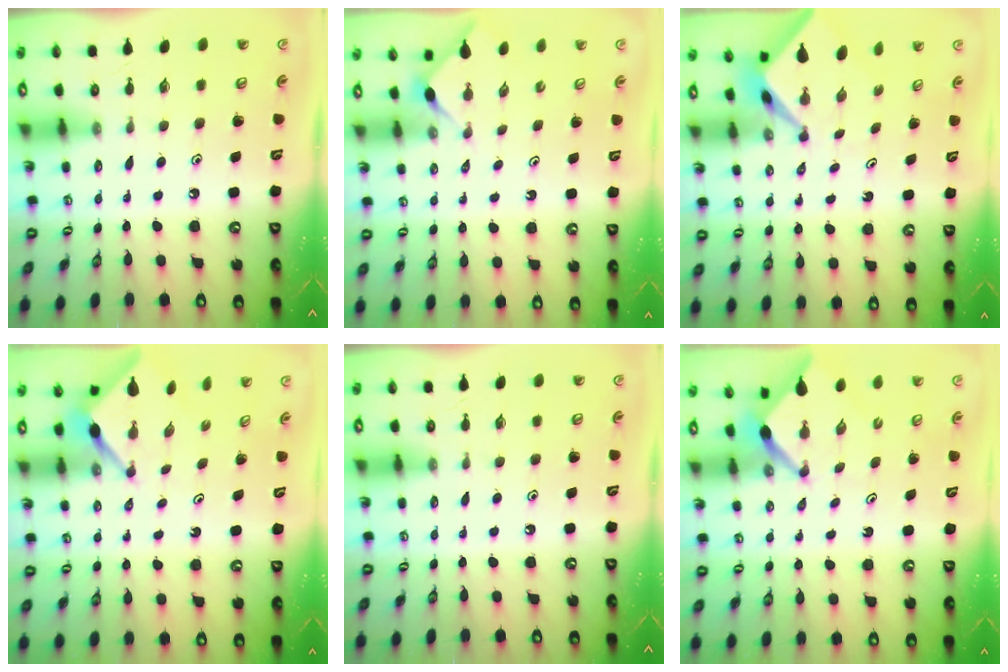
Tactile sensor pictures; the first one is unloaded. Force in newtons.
{"total": 3.2, "press": 3.2, "slide": 0.5}
{"total": 2.4, "press": 2.4, "slide": 0.2}
{"total": 3.1, "press": 3.1, "slide": 0.2}
{"total": 0.0}
{"total": 3.6, "press": 3.6, "slide": 0.2}